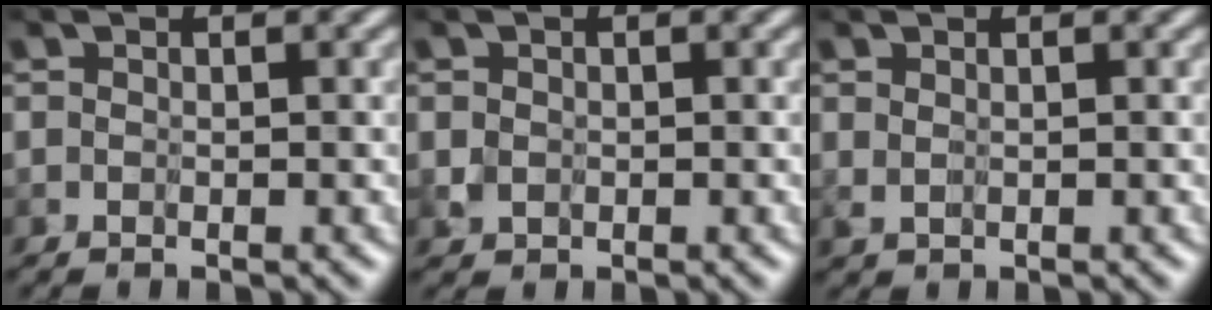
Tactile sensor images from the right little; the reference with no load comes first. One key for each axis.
{"total": 1.8, "fx": -0.2, "fy": 1.6, "fz": 0.7, "tx": -0.024, "ty": 0.002, "tz": -0.015}
{"total": 1.3, "fx": 0.6, "fy": 0.5, "fz": 1.0, "tx": -0.032, "ty": -0.008, "tz": 0.016}